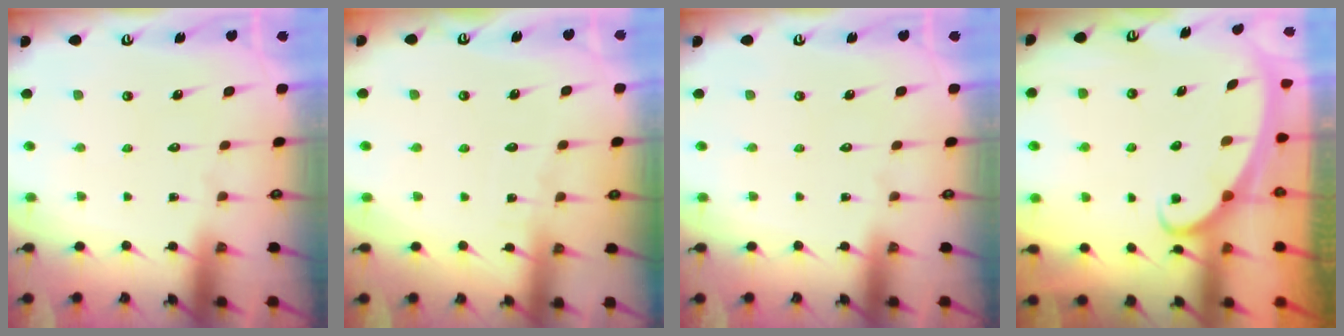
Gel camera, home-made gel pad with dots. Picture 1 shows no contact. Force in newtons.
{"total": 2.9, "press": 2.9, "slide": 0.4}
{"total": 0.0}
{"total": 2.3, "press": 2.3, "slide": 0.2}